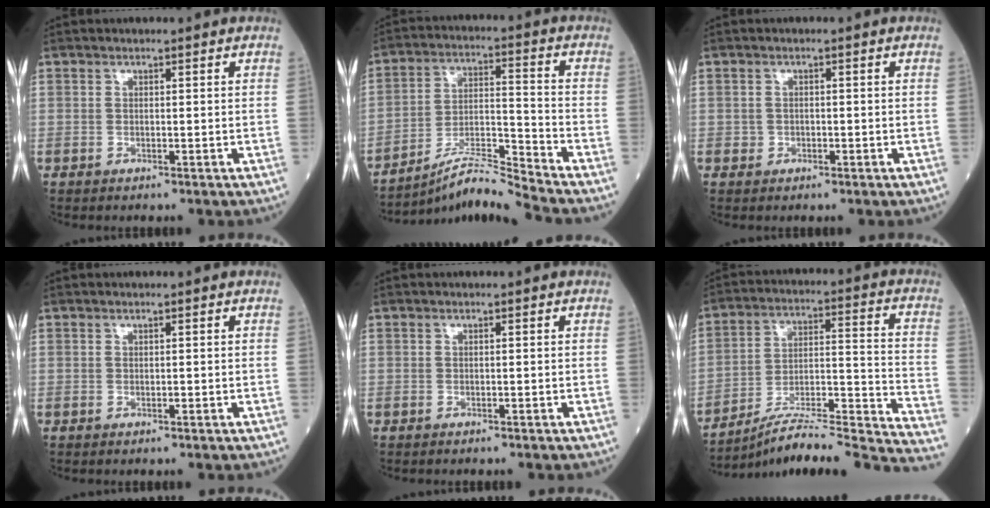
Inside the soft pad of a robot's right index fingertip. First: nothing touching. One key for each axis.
{"total": 9.6, "fx": -8.9, "fy": -2.8, "fz": 2.3, "tx": -0.046, "ty": 0.005, "tz": -0.162}
{"total": 1.1, "fx": -0.5, "fy": 1.0, "fz": 0.1, "tx": 0.003, "ty": 0.004, "tz": -0.009}
{"total": 0.0}
{"total": 0.0}
{"total": 22.9, "fx": -21.1, "fy": -1.0, "fz": 8.9, "tx": -0.091, "ty": 0.006, "tz": -0.317}